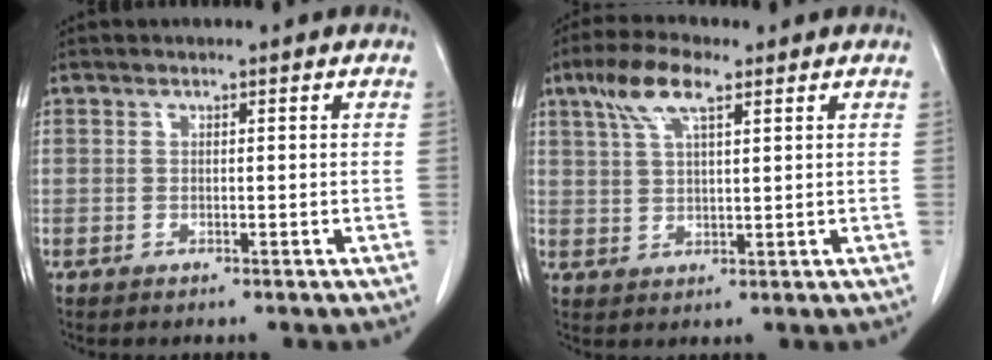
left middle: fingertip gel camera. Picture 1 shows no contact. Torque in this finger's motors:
{"motor_torque": [1.07, -0.88, 0.14, 0.05]}